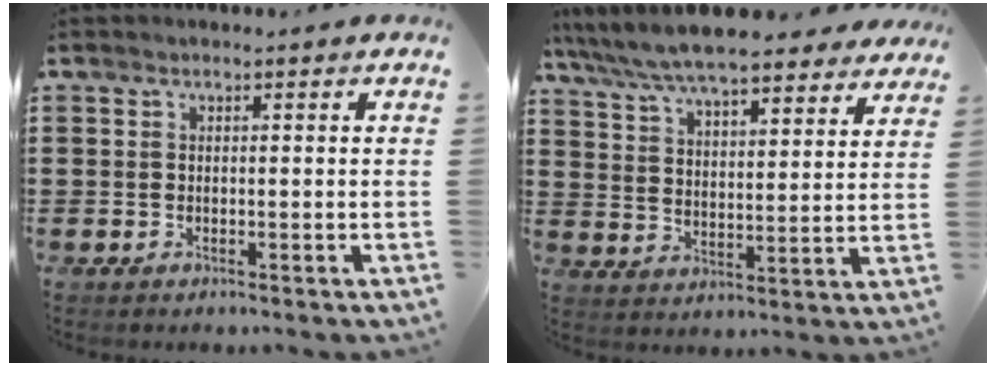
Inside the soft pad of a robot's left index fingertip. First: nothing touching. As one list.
[{"total": 8.2, "force": [7.7, 0.6, 2.9], "torque": [-0.086, -0.037, 0.138]}]